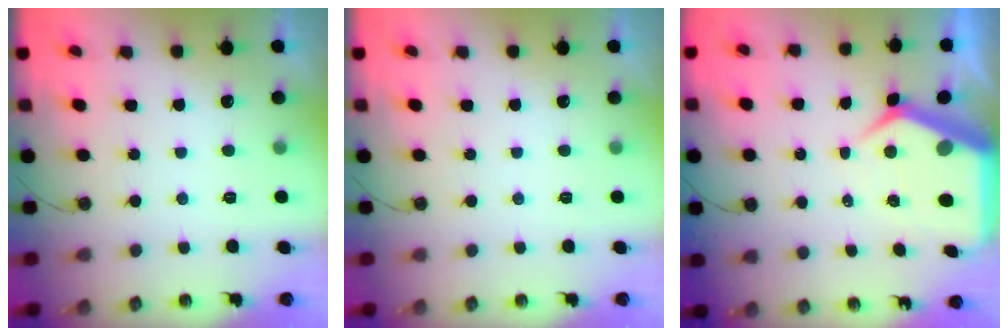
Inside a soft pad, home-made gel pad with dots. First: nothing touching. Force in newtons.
{"total": 0.0}
{"total": 10.0, "press": 9.9, "slide": 1.0}